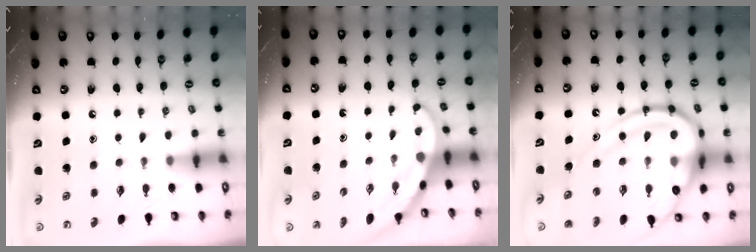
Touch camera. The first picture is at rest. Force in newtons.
{"total": 3.4, "press": 3.4, "slide": 0.1}
{"total": 21.8, "press": 21.7, "slide": 2.2}